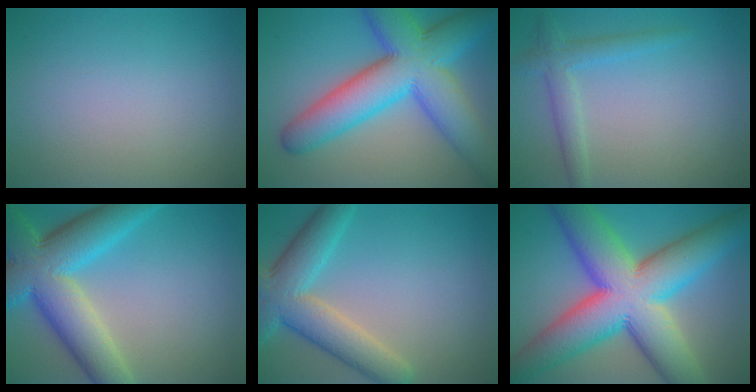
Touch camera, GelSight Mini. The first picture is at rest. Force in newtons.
{"total": 12.1, "press": 12.1, "slide": 0.2}
{"total": 2.6, "press": 2.6, "slide": 0.1}
{"total": 10.6, "press": 10.6, "slide": 0.5}
{"total": 6.2, "press": 6.2, "slide": 0.5}
{"total": 15.7, "press": 15.6, "slide": 0.6}